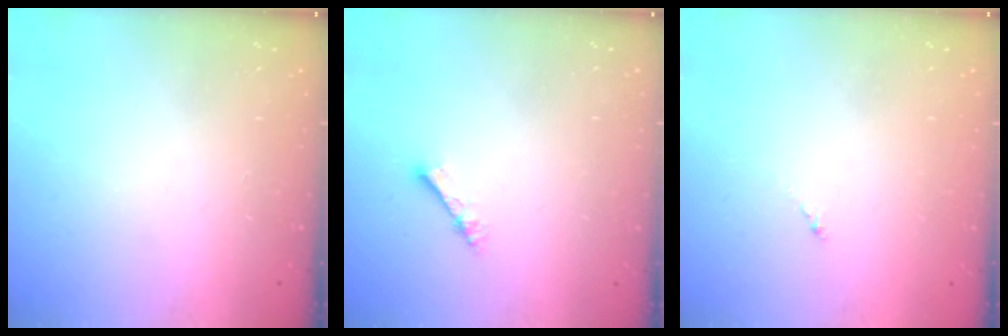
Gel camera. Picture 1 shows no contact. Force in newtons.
{"total": 2.3, "press": 2.3, "slide": 0.3}
{"total": 0.0}